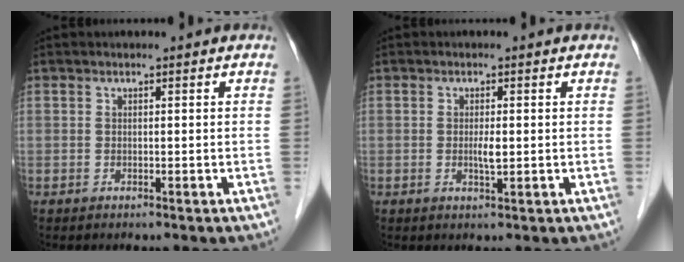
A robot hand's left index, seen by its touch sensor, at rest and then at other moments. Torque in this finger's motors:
{"motor_torque": [0.34, 0.26, 0.05, 0.02]}